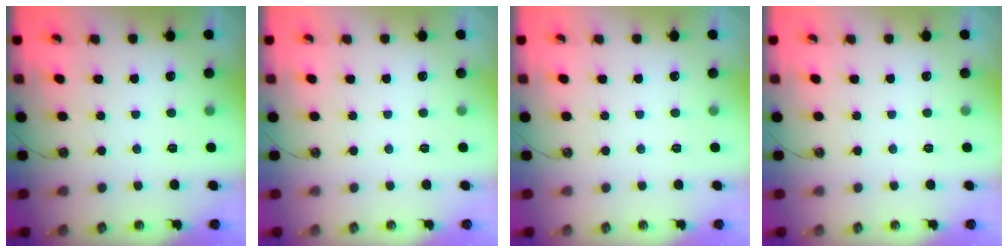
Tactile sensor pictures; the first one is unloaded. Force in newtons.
{"total": 0.0}
{"total": 0.0}
{"total": 0.0}